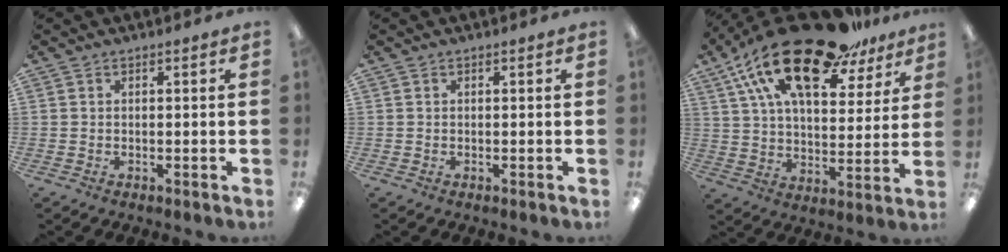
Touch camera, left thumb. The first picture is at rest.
{"total": 0.0}
{"total": 24.6, "force": [16.6, 9.6, 15.3], "torque": [-0.276, -0.096, 0.284]}